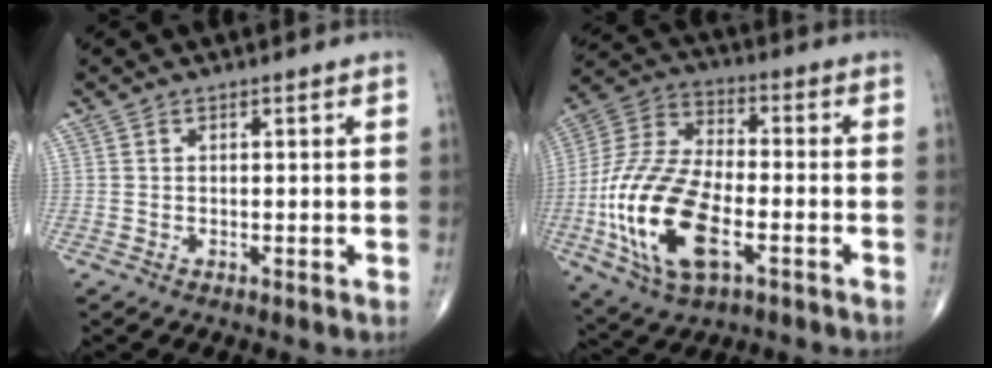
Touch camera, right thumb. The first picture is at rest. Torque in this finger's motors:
{"motor_torque": [1.65, 1.39, 1.92, -0.30, 0.26]}